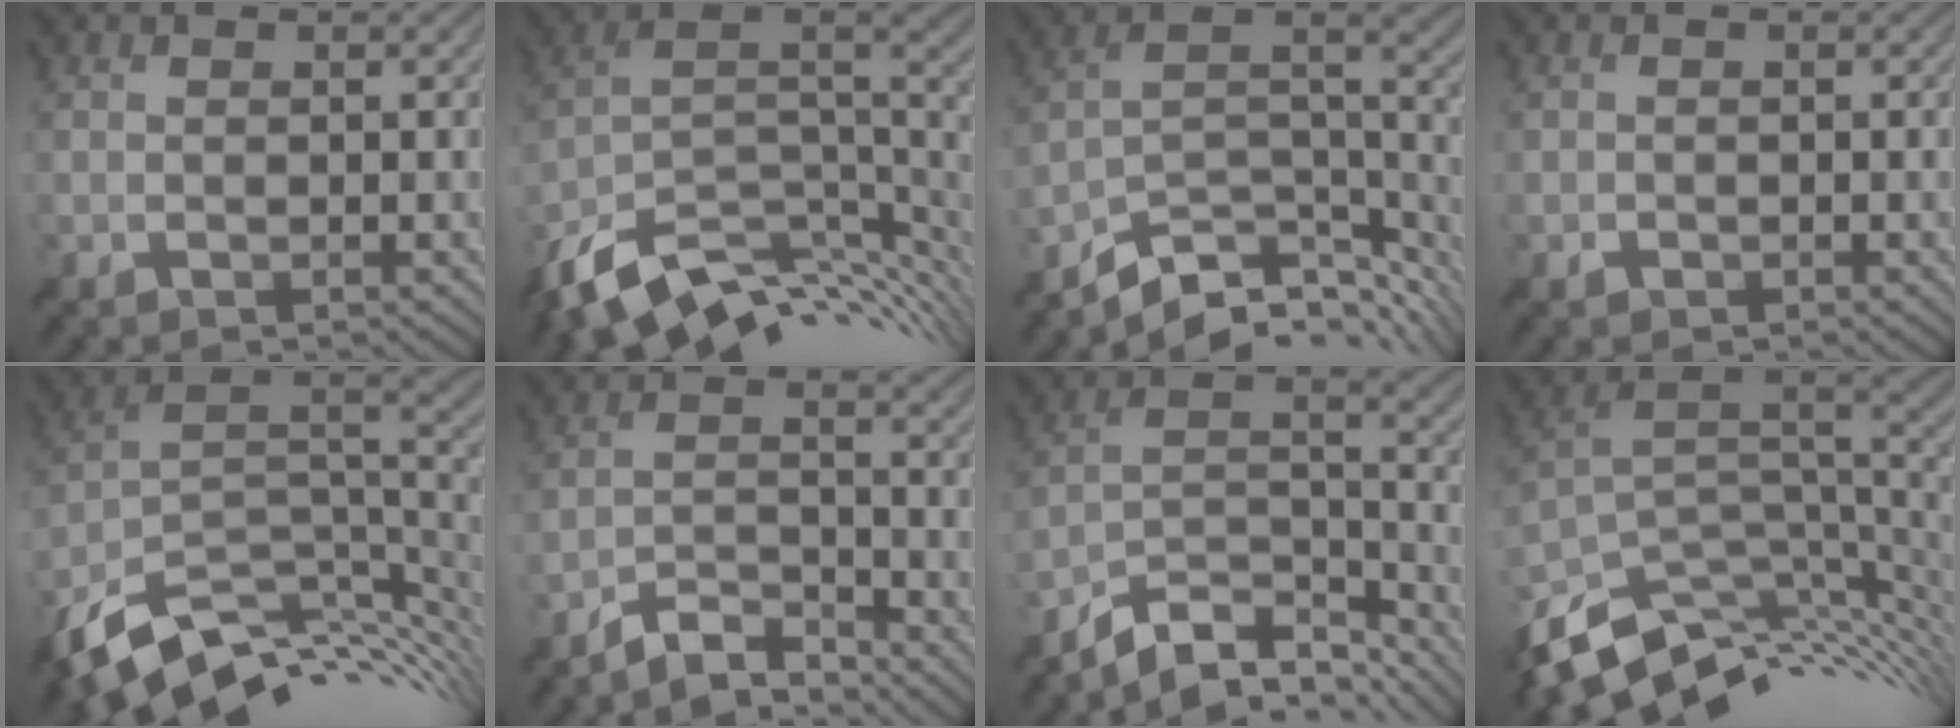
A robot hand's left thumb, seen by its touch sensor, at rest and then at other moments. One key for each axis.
{"total": 13.5, "fx": -7.3, "fy": 6.2, "fz": 9.4, "tx": -0.207, "ty": -0.018, "tz": -0.122}
{"total": 11.1, "fx": -8.1, "fy": 4.2, "fz": 6.4, "tx": -0.121, "ty": -0.001, "tz": -0.134}
{"total": 0.8, "fx": -0.4, "fy": 0.6, "fz": 0.1, "tx": 0.000, "ty": -0.005, "tz": -0.007}
{"total": 13.1, "fx": -6.1, "fy": 6.5, "fz": 9.5, "tx": -0.209, "ty": -0.024, "tz": -0.099}
{"total": 5.5, "fx": -5.1, "fy": 1.1, "fz": 1.6, "tx": -0.034, "ty": -0.003, "tz": -0.101}
{"total": 9.5, "fx": -7.7, "fy": 3.3, "fz": 4.5, "tx": -0.080, "ty": -0.003, "tz": -0.150}
{"total": 12.6, "fx": -4.9, "fy": 6.8, "fz": 9.4, "tx": -0.215, "ty": -0.030, "tz": -0.079}